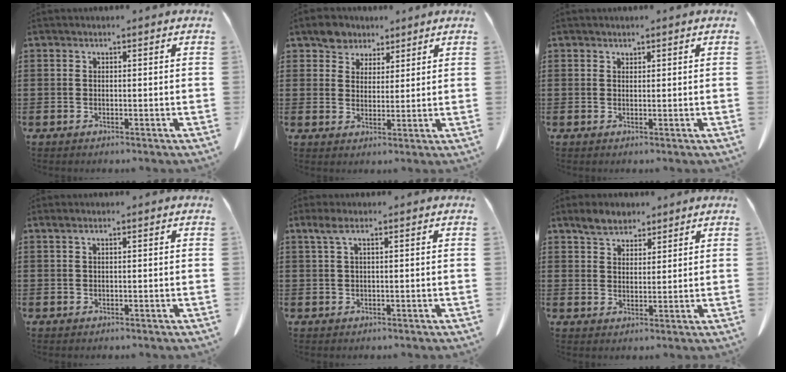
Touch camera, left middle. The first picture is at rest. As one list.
[{"total": 4.7, "force": [3.6, 2.9, 0.7], "torque": [-0.024, 0.005, 0.067]}, {"total": 0.7, "force": [0.6, 0.2, 0.0], "torque": [-0.002, -0.001, 0.013]}, {"total": 0.8, "force": [0.4, 0.2, 0.7], "torque": [-0.015, 0.003, 0.007]}, {"total": 1.9, "force": [0.6, 0.5, 1.7], "torque": [-0.035, 0.004, 0.010]}, {"total": 4.1, "force": [3.3, 2.0, 1.3], "torque": [-0.036, 0.003, 0.063]}]